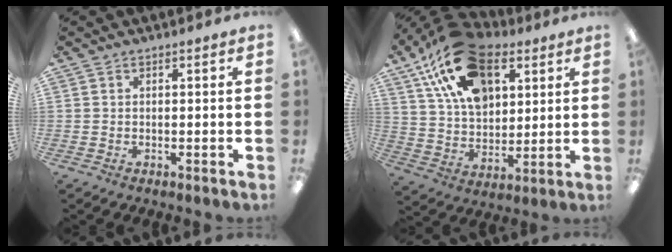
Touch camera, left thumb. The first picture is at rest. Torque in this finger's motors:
{"motor_torque": [0.68, 0.75, 1.41, -1.36, 0.43]}